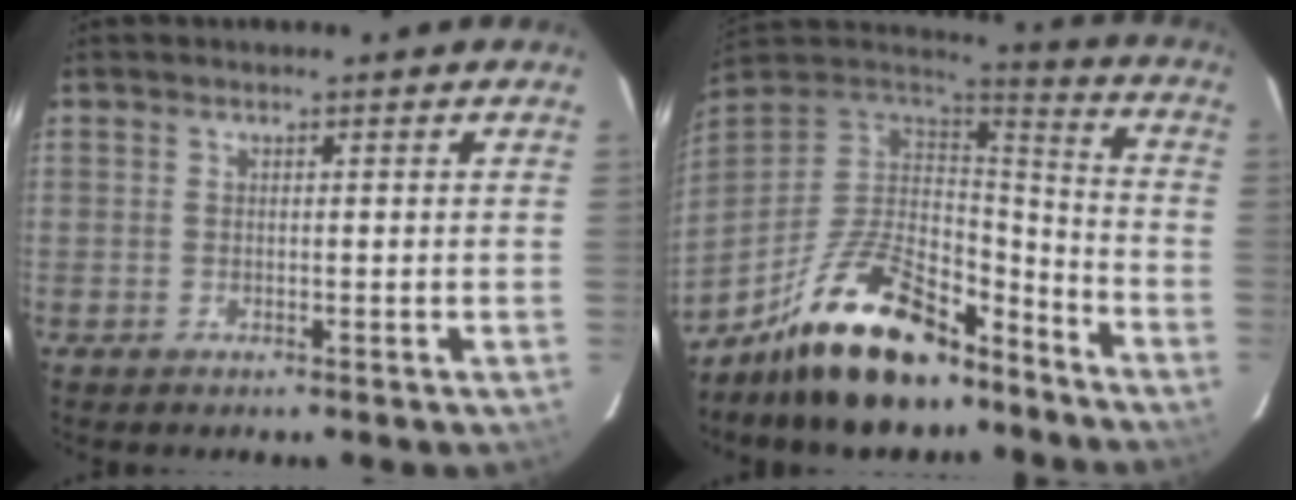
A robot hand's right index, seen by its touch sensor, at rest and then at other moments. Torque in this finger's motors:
{"motor_torque": [0.59, -0.69, 0.91, 0.21]}